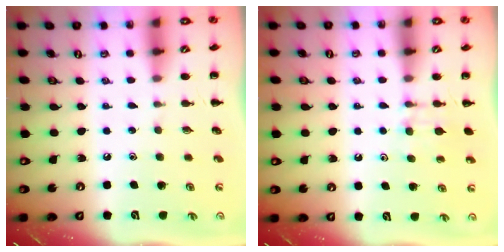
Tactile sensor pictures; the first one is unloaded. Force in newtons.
{"total": 7.8, "press": 7.5, "slide": 2.0}